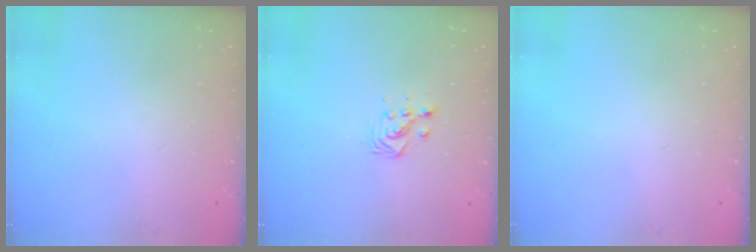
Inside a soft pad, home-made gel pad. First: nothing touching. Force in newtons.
{"total": 3.5, "press": 3.5, "slide": 0.2}
{"total": 0.0}